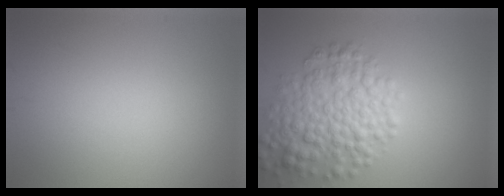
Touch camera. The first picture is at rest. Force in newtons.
{"total": 6.4, "press": 6.4, "slide": 0.2}